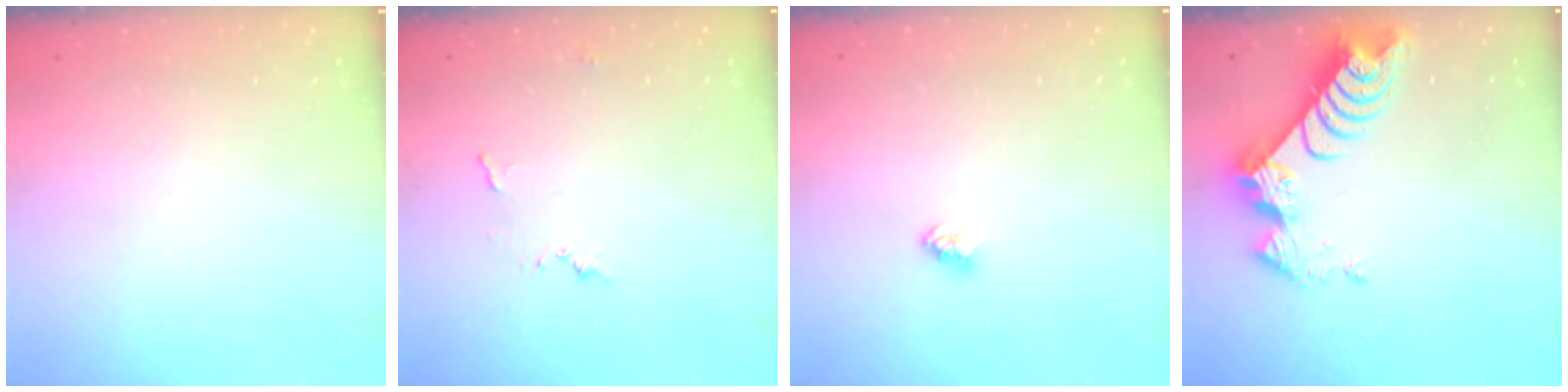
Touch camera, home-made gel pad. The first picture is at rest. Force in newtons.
{"total": 5.9, "press": 5.9, "slide": 0.4}
{"total": 2.4, "press": 2.4, "slide": 0.1}
{"total": 9.5, "press": 9.5, "slide": 0.8}